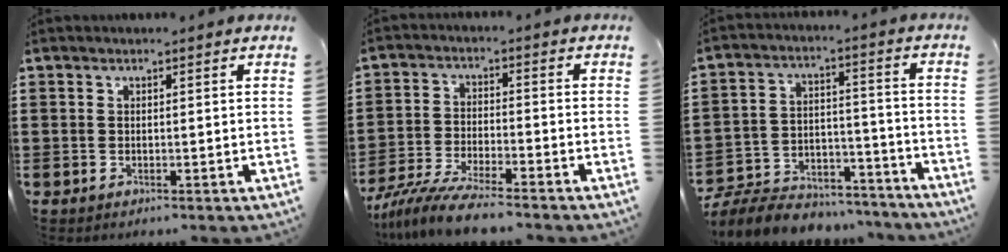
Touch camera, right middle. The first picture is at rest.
{"total": 7.9, "force": [-7.2, 0.4, 3.2], "torque": [-0.076, -0.005, -0.142]}
{"total": 8.6, "force": [-8.3, 2.1, 1.3], "torque": [-0.036, 0.020, -0.165]}